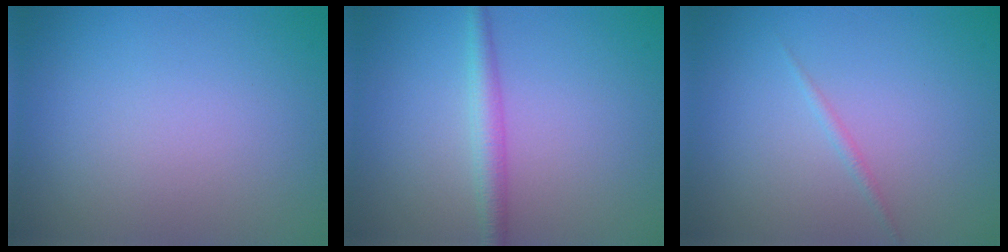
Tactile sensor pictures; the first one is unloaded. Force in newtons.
{"total": 2.4, "press": 2.4, "slide": 0.1}
{"total": 0.7, "press": 0.7, "slide": 0.1}